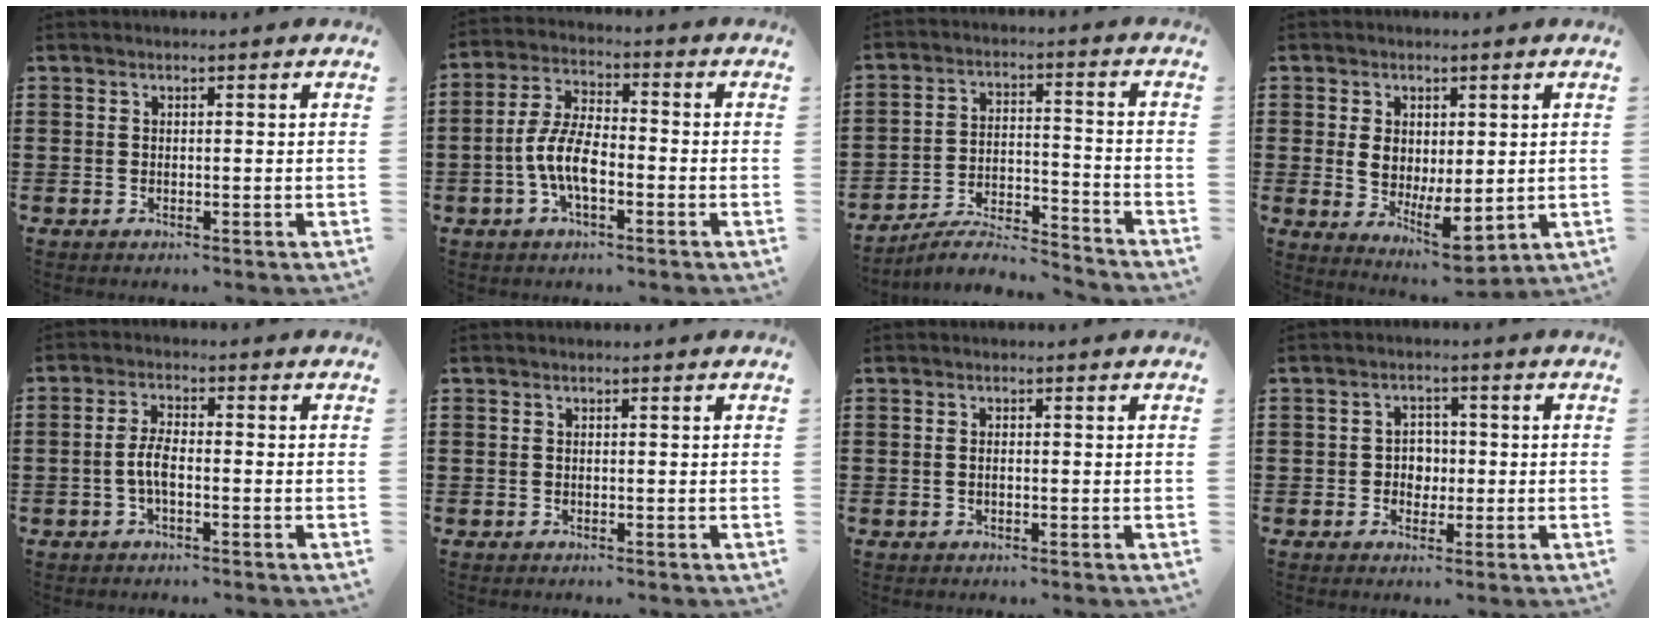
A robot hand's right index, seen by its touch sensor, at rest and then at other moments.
{"total": 7.3, "force": [-2.3, 3.1, 6.2], "torque": [-0.147, -0.002, -0.050]}
{"total": 5.5, "force": [-5.2, 0.5, 1.7], "torque": [-0.040, -0.001, -0.105]}
{"total": 5.2, "force": [0.7, 3.4, 3.8], "torque": [-0.082, 0.011, 0.015]}
{"total": 3.9, "force": [-1.0, 1.4, 3.5], "torque": [-0.084, -0.001, -0.025]}
{"total": 0.0}
{"total": 0.8, "force": [-0.1, 0.4, 0.7], "torque": [-0.015, 0.000, -0.002]}
{"total": 3.0, "force": [-0.4, 2.6, 1.4], "torque": [-0.033, 0.008, -0.011]}